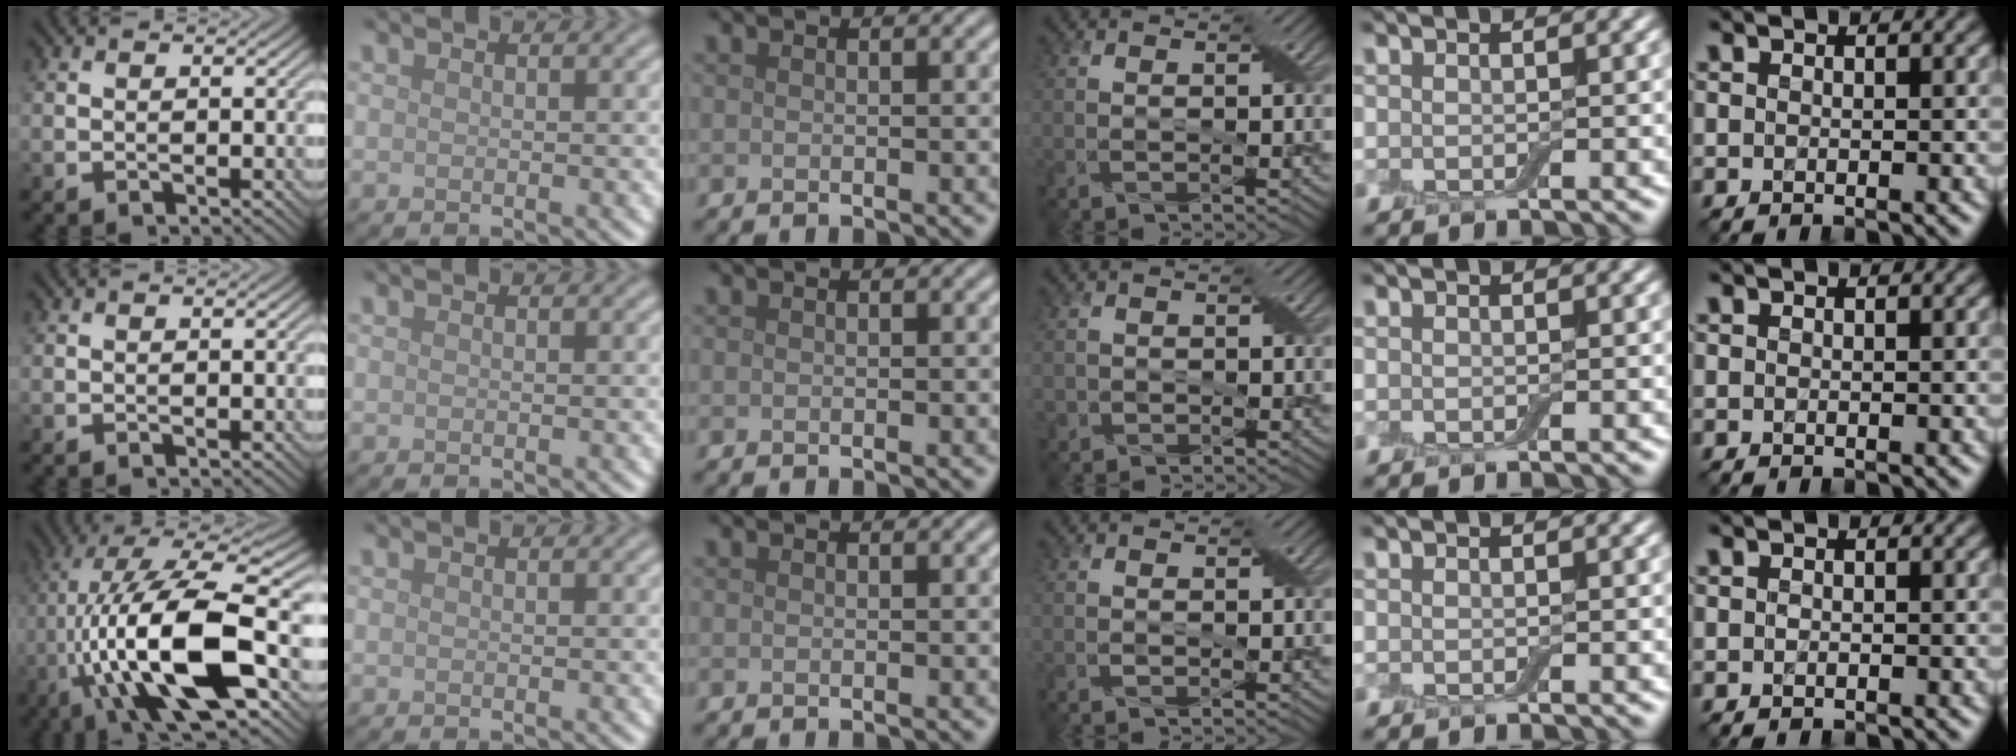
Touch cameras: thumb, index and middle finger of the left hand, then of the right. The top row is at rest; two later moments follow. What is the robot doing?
{"motion": "open", "object": "airpods case & airpods"}